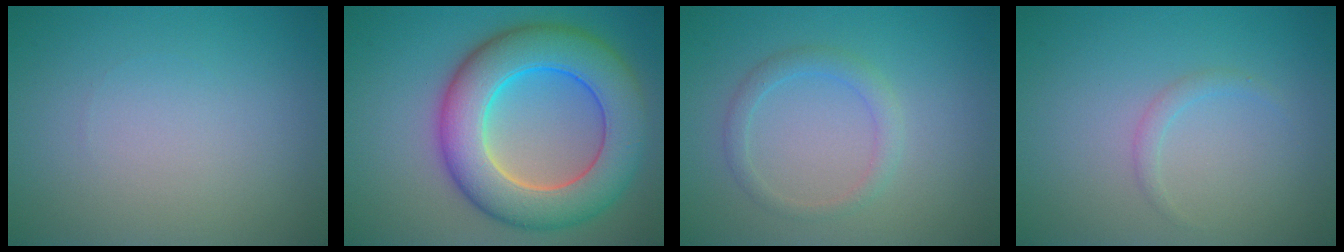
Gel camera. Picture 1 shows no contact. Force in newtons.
{"total": 10.5, "press": 10.5, "slide": 0.1}
{"total": 1.8, "press": 1.8, "slide": 0.1}
{"total": 1.0, "press": 1.0, "slide": 0.0}